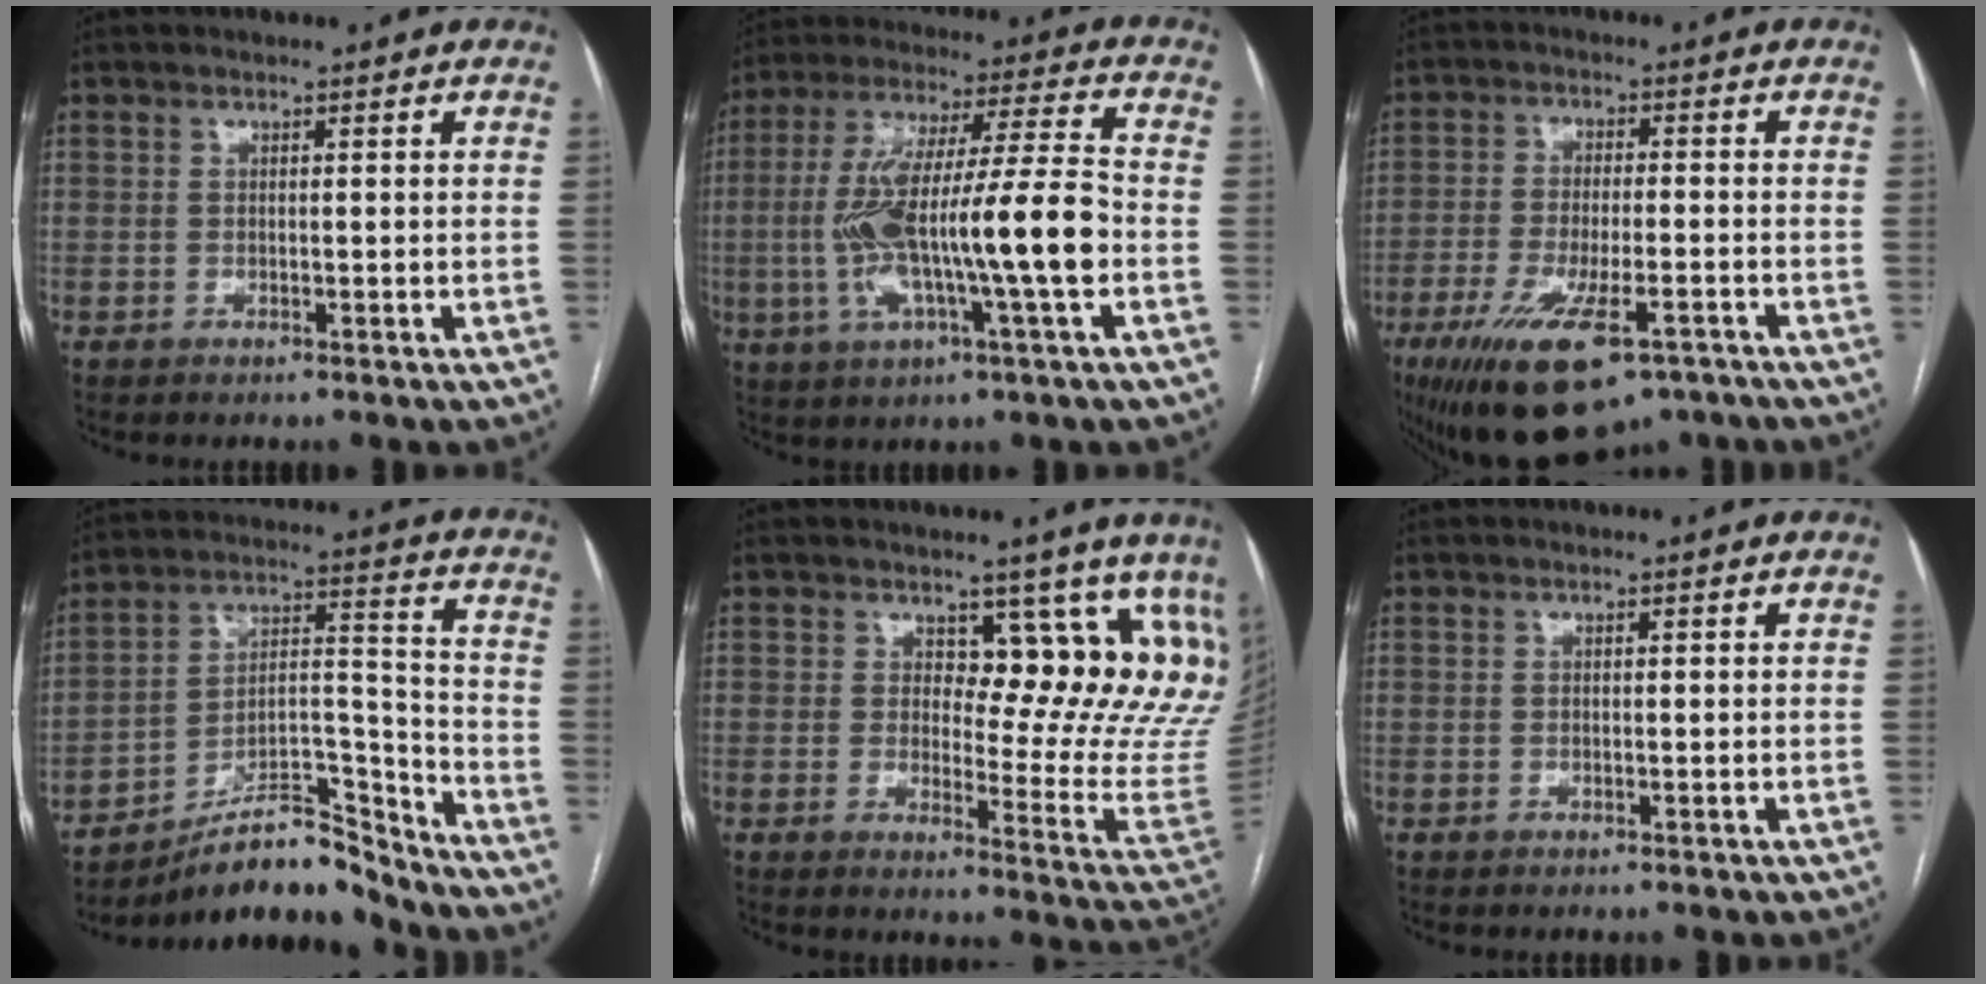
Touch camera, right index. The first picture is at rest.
{"total": 17.9, "force": [-3.2, 1.0, 17.6], "torque": [-0.336, 0.011, -0.056]}
{"total": 15.3, "force": [-9.4, 4.7, 11.2], "torque": [-0.207, -0.021, -0.147]}
{"total": 18.5, "force": [-16.3, 3.9, 7.8], "torque": [-0.126, 0.046, -0.269]}
{"total": 14.2, "force": [11.1, 5.2, 7.1], "torque": [-0.057, -0.046, 0.114]}
{"total": 0.0}